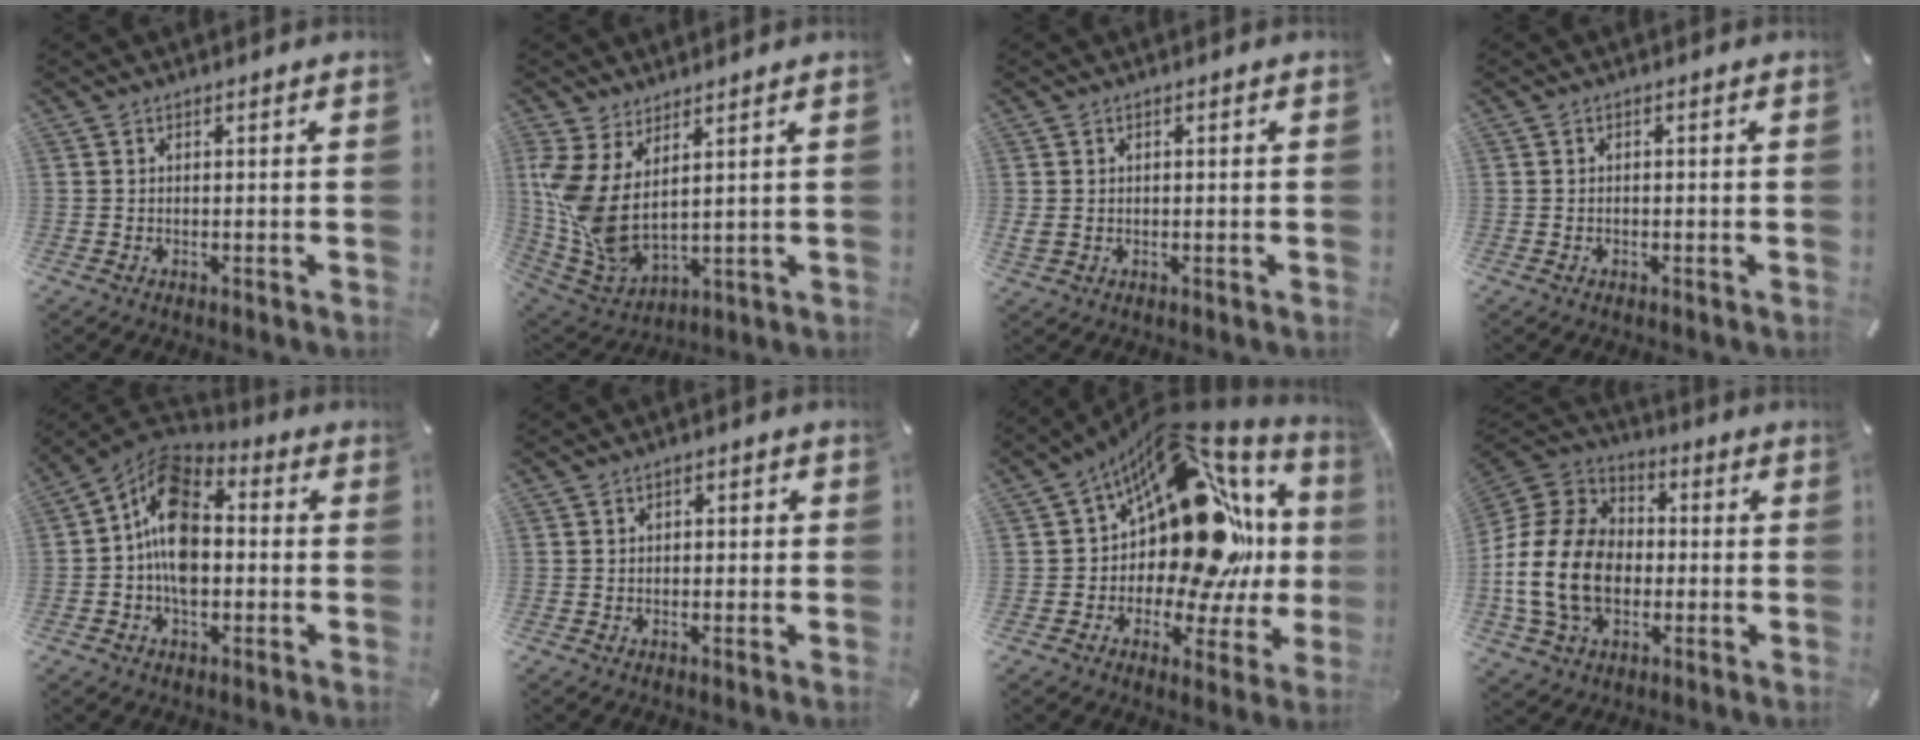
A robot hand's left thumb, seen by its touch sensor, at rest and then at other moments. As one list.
[{"total": 9.6, "force": [3.2, 5.2, 7.4], "torque": [-0.181, -0.045, 0.066]}, {"total": 1.5, "force": [0.1, 1.1, 1.0], "torque": [-0.021, 0.005, 0.001]}, {"total": 0.8, "force": [-0.3, 0.4, 0.6], "torque": [-0.012, 0.000, -0.006]}, {"total": 13.1, "force": [-1.8, 8.7, 9.7], "torque": [-0.184, 0.010, -0.036]}, {"total": 1.6, "force": [-0.6, 1.3, 0.8], "torque": [-0.015, 0.009, -0.016]}, {"total": 22.9, "force": [6.1, 14.3, 16.9], "torque": [-0.232, -0.098, 0.128]}, {"total": 18.2, "force": [-3.4, 14.1, 11.1], "torque": [-0.250, 0.027, -0.065]}]